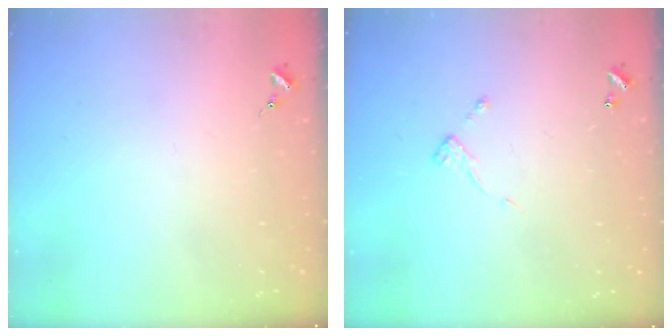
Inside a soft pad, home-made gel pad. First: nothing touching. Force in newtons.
{"total": 4.5, "press": 4.5, "slide": 0.5}